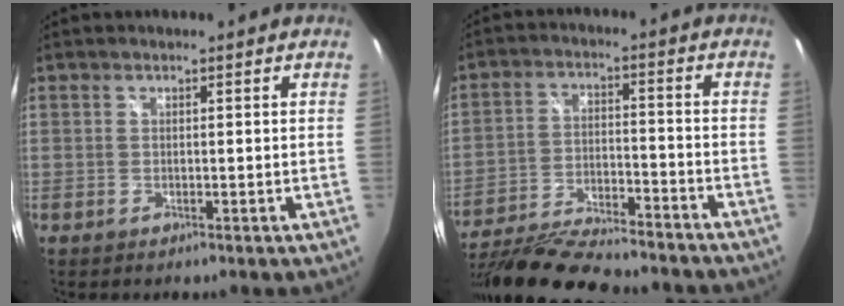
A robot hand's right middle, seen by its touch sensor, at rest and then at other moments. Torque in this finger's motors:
{"motor_torque": [1.07, -1.07, 0.66, 0.13]}